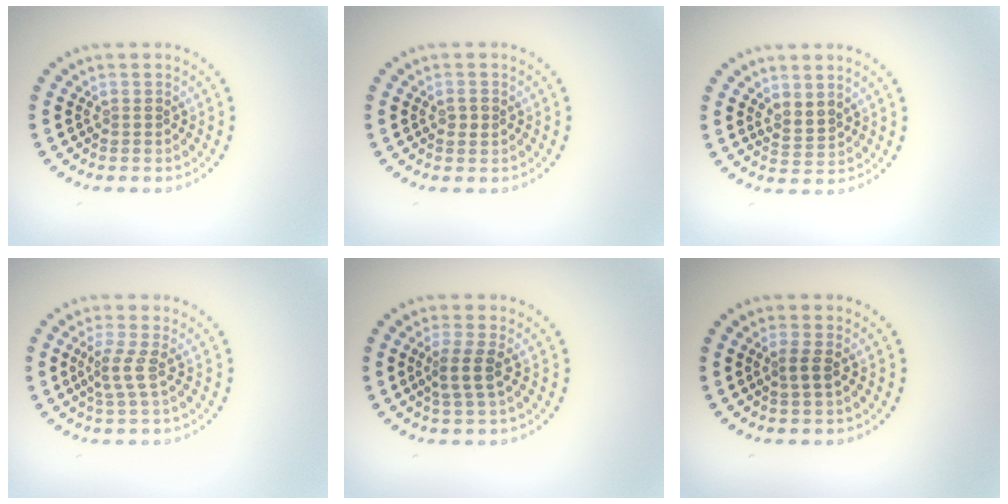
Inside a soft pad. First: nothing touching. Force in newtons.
{"total": 1.0, "press": 1.0, "slide": 0.1}
{"total": 1.8, "press": 1.4, "slide": 1.1}
{"total": 2.0, "press": 1.4, "slide": 1.5}
{"total": 2.2, "press": 1.8, "slide": 1.3}
{"total": 1.2, "press": 1.1, "slide": 0.6}